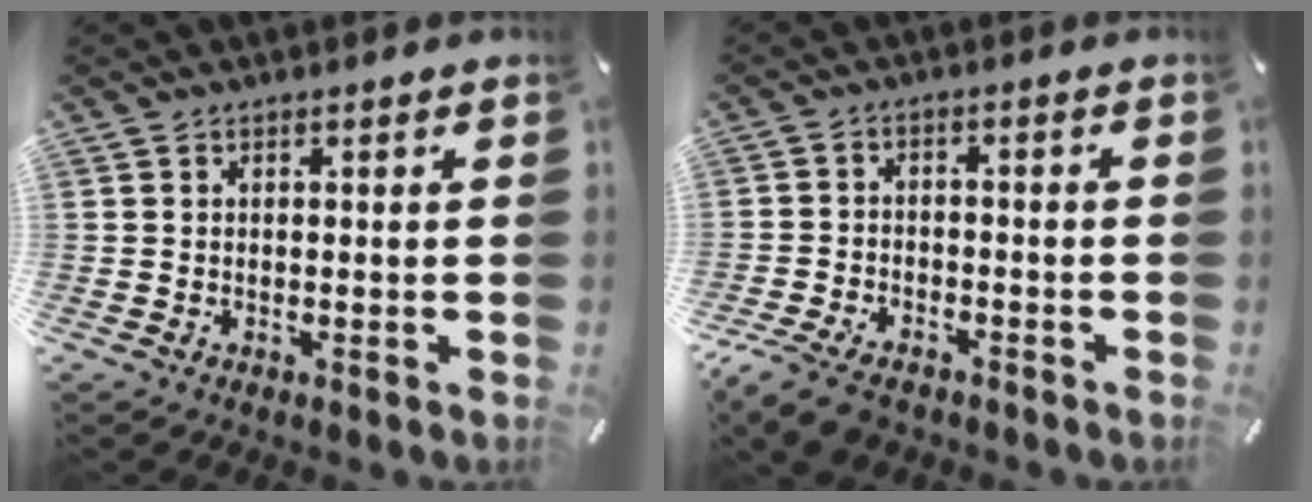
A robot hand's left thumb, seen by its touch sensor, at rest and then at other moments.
{"total": 6.5, "force": [-5.2, 2.9, 2.8], "torque": [-0.064, 0.018, -0.101]}